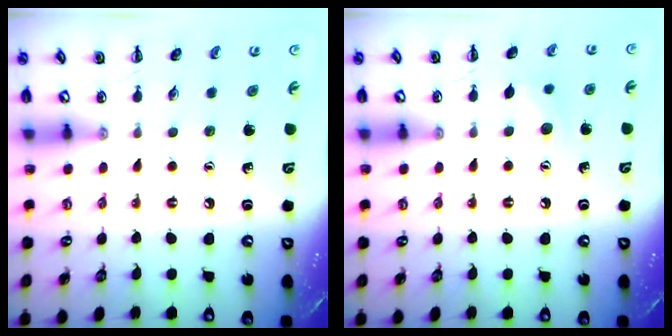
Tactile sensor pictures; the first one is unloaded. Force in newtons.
{"total": 5.7, "press": 5.6, "slide": 1.1}